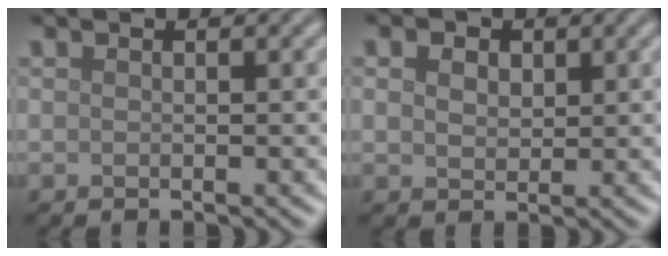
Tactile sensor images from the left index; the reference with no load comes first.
{"total": 3.6, "force": [1.8, 2.4, 1.9], "torque": [-0.035, 0.019, 0.010]}